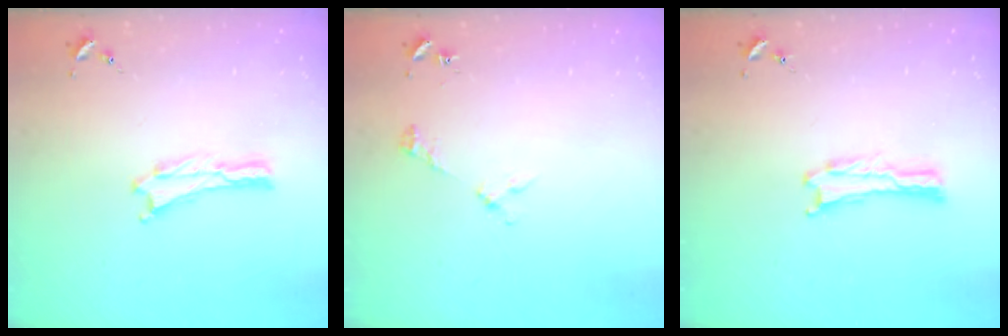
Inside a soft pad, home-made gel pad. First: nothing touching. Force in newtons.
{"total": 2.2, "press": 2.2, "slide": 0.3}
{"total": 0.0}